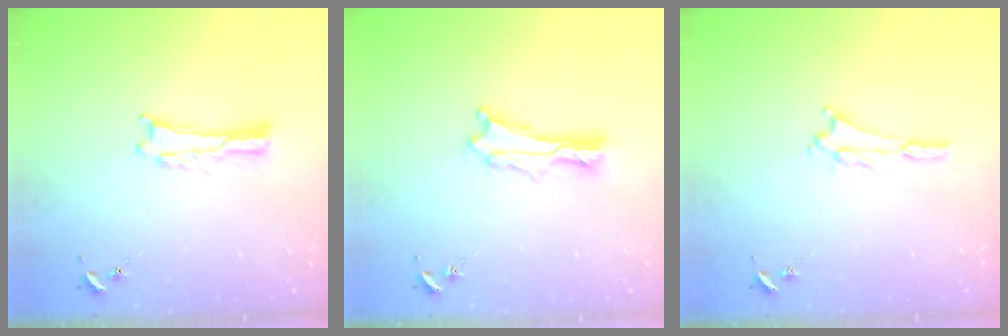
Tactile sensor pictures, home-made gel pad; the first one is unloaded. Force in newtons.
{"total": 1.1, "press": 1.1, "slide": 0.2}
{"total": 1.3, "press": 1.3, "slide": 0.2}